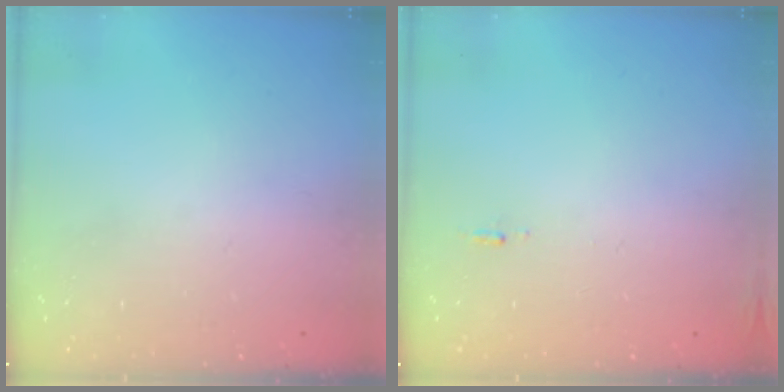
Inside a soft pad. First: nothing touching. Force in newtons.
{"total": 5.6, "press": 5.3, "slide": 1.8}